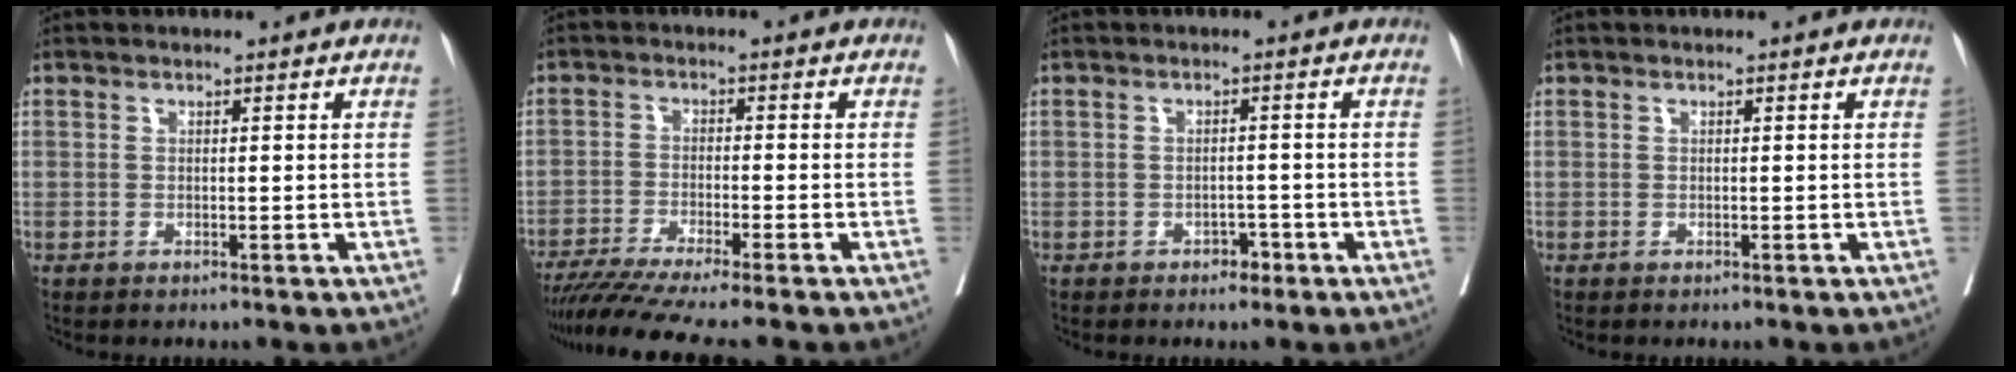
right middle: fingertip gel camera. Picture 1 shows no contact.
{"total": 10.7, "force": [-9.0, -1.1, 5.6], "torque": [-0.071, -0.026, -0.143]}
{"total": 1.8, "force": [-1.2, 1.1, 0.9], "torque": [-0.010, 0.004, -0.016]}
{"total": 0.0}